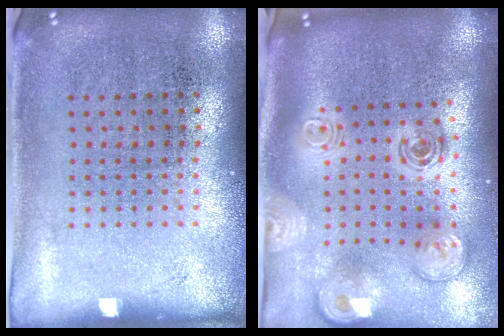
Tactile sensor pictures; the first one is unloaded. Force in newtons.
{"total": 3.0, "press": 2.1, "slide": 2.2}